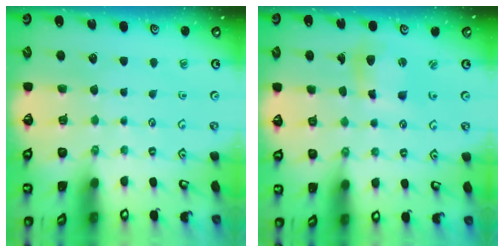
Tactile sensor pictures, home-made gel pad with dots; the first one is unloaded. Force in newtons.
{"total": 9.1, "press": 9.1, "slide": 1.1}